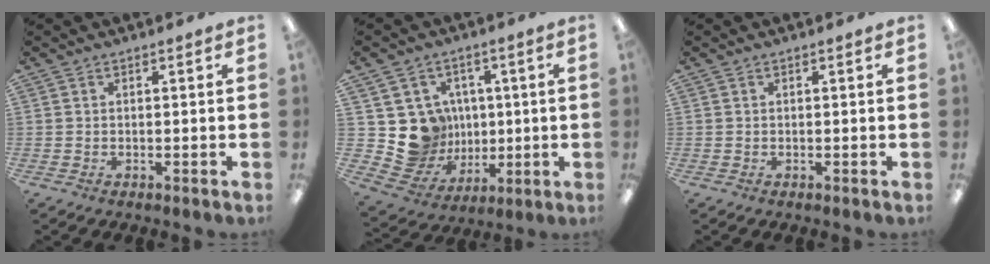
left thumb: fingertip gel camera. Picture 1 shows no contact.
{"total": 12.6, "force": [1.7, 12.2, 2.6], "torque": [-0.068, -0.020, 0.053]}
{"total": 0.0}